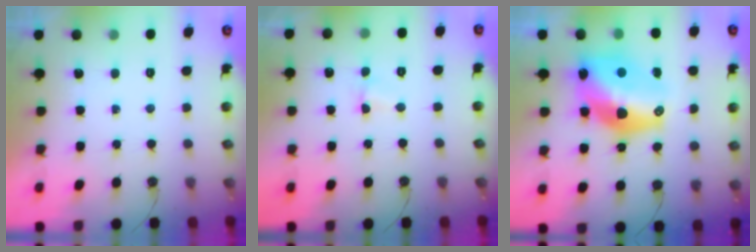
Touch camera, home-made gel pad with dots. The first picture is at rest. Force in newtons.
{"total": 1.6, "press": 1.4, "slide": 0.6}
{"total": 18.6, "press": 18.5, "slide": 1.9}